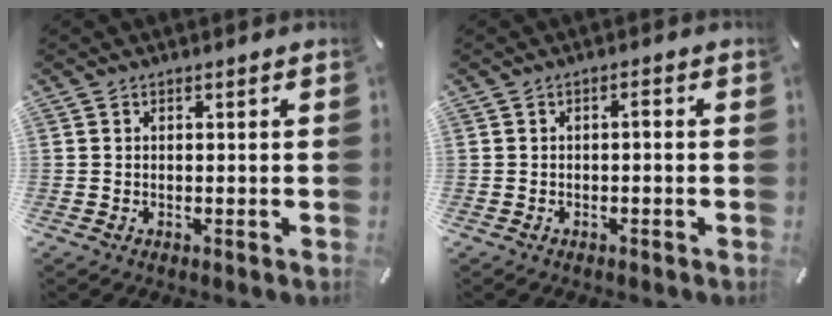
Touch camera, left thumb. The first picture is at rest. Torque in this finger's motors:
{"motor_torque": [-0.19, 0.16, -0.03, 0.34, 0.00]}